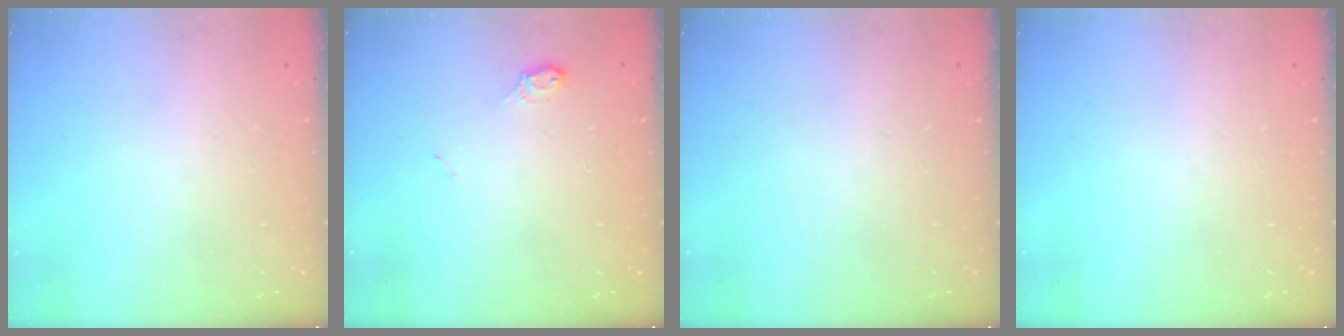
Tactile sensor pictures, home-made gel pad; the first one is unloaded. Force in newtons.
{"total": 5.5, "press": 5.4, "slide": 0.6}
{"total": 0.0}
{"total": 0.0}